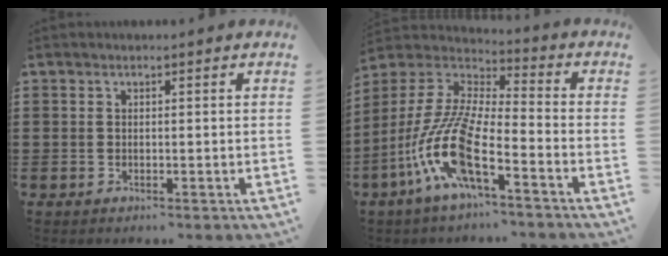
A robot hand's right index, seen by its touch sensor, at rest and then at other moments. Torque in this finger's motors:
{"motor_torque": [2.14, 0.00, 0.90, 0.21]}